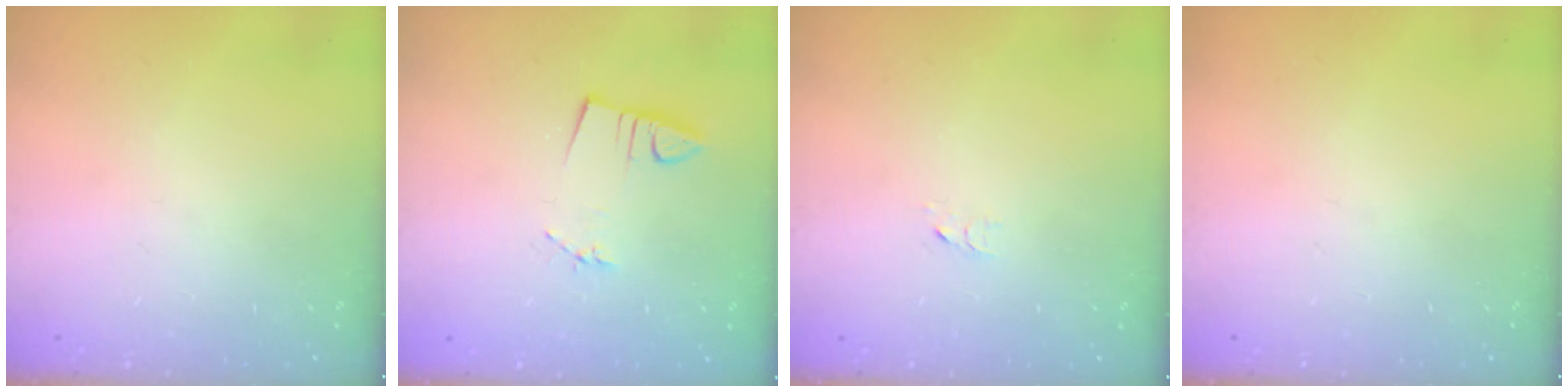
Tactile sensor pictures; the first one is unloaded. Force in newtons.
{"total": 2.9, "press": 1.4, "slide": 2.5}
{"total": 2.5, "press": 2.5, "slide": 0.2}
{"total": 0.0}